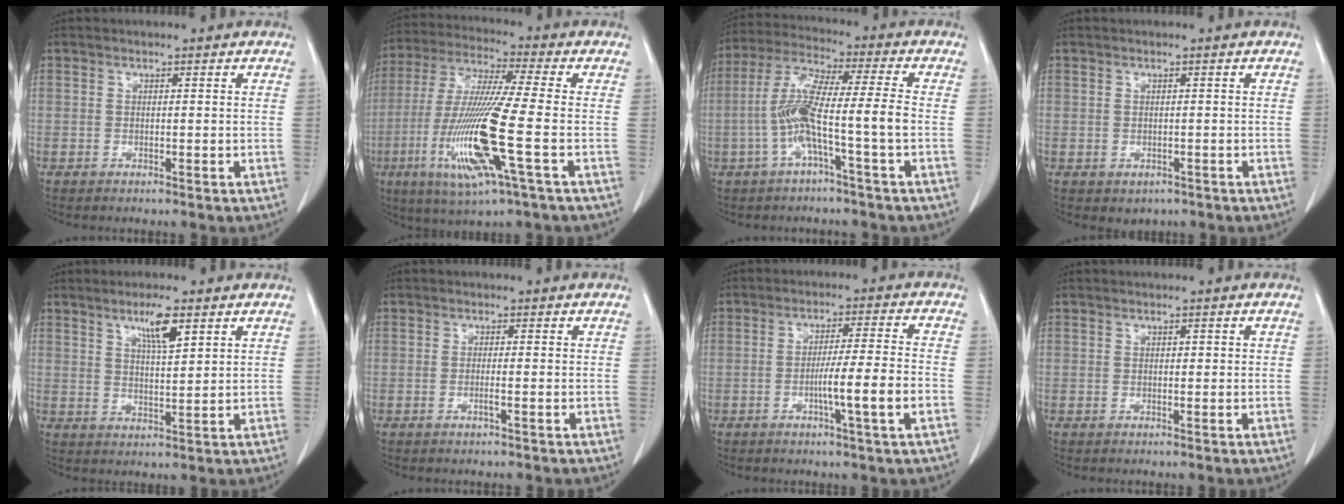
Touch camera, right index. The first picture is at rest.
{"total": 16.3, "force": [-4.6, -0.1, 15.7], "torque": [-0.330, -0.021, -0.092]}
{"total": 10.5, "force": [-2.7, -0.3, 10.1], "torque": [-0.207, 0.020, -0.056]}
{"total": 1.9, "force": [-0.8, 1.6, 0.6], "torque": [-0.009, 0.000, -0.002]}
{"total": 5.4, "force": [3.1, 0.6, 4.3], "torque": [-0.078, -0.004, 0.055]}
{"total": 1.1, "force": [-0.4, -0.2, 1.0], "torque": [-0.019, 0.000, -0.008]}
{"total": 8.2, "force": [-2.5, -0.9, 7.8], "torque": [-0.127, -0.003, -0.043]}
{"total": 0.6, "force": [0.2, 0.3, 0.5], "torque": [-0.007, 0.000, 0.003]}